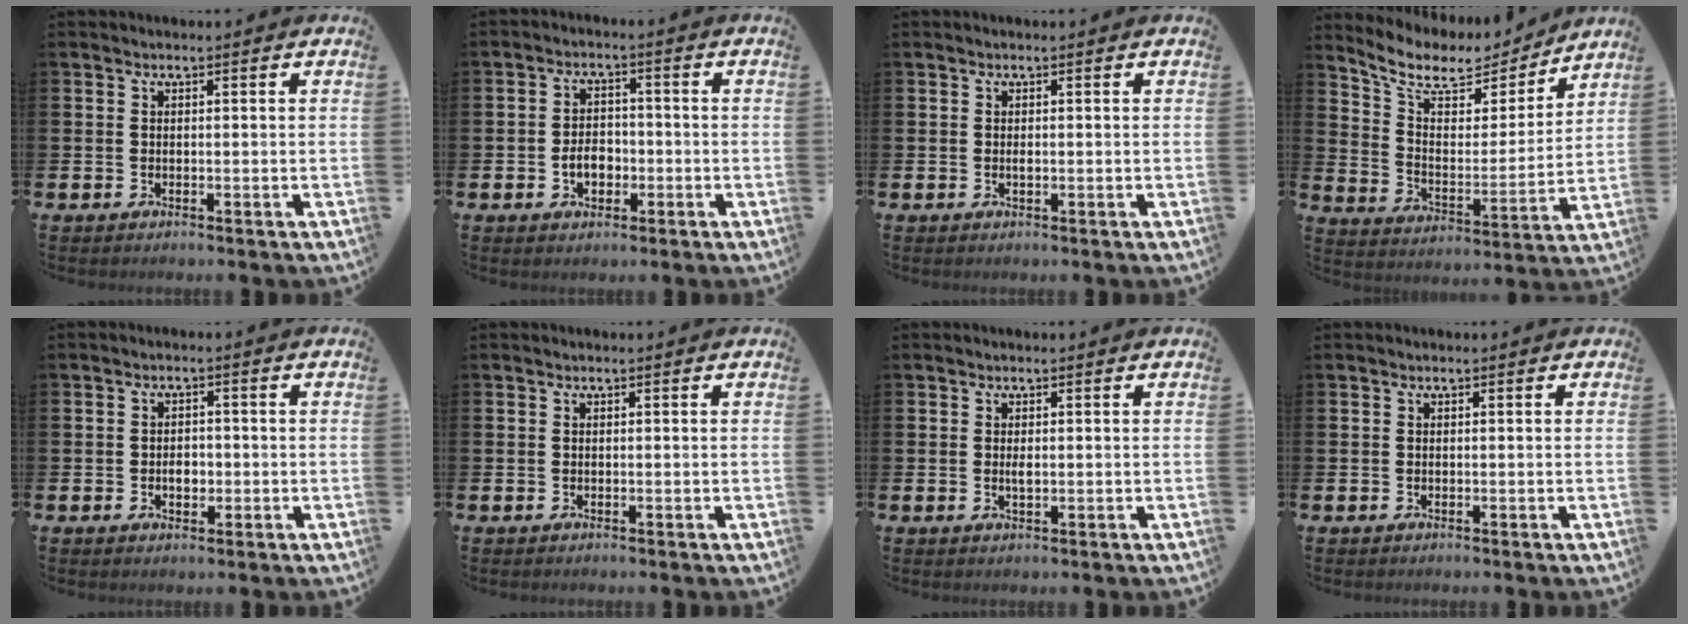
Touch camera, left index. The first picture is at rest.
{"total": 3.7, "force": [-1.2, 2.6, 2.4], "torque": [-0.027, -0.004, -0.028]}
{"total": 0.5, "force": [0.0, 0.2, 0.5], "torque": [-0.015, 0.000, 0.000]}
{"total": 8.7, "force": [7.5, 3.5, 2.9], "torque": [-0.094, -0.051, 0.128]}
{"total": 2.2, "force": [-0.5, 1.7, 1.4], "torque": [-0.007, -0.004, -0.015]}
{"total": 0.0}
{"total": 1.1, "force": [0.1, 0.4, 1.0], "torque": [-0.017, -0.001, 0.001]}
{"total": 0.0}